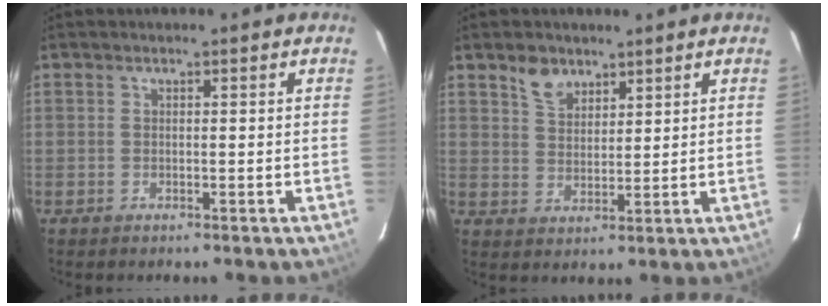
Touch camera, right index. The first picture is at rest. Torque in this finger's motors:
{"motor_torque": [0.05, 0.05, 0.01, 0.04]}